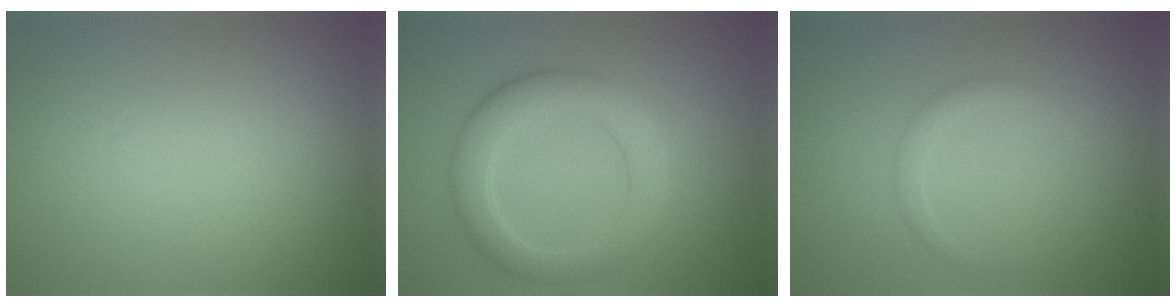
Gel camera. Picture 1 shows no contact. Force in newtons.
{"total": 4.5, "press": 4.5, "slide": 0.2}
{"total": 1.2, "press": 1.1, "slide": 0.2}